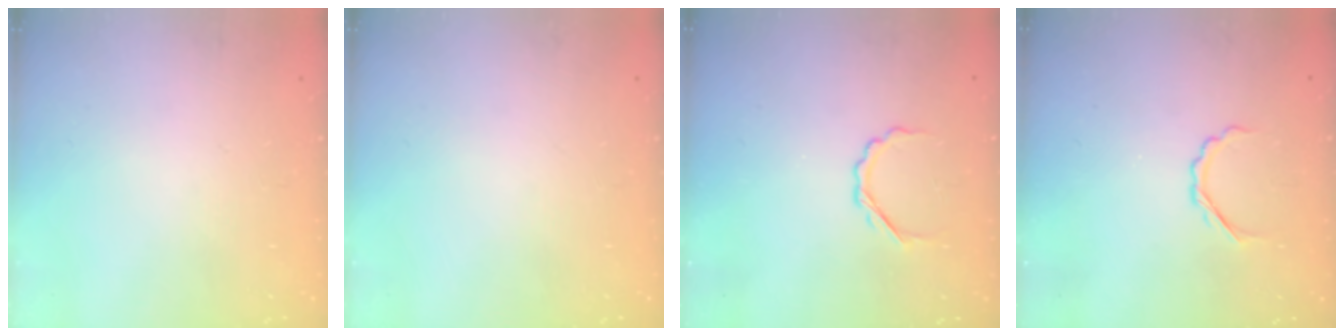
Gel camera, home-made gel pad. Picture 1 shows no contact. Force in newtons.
{"total": 0.0}
{"total": 3.3, "press": 3.2, "slide": 0.7}
{"total": 3.1, "press": 2.9, "slide": 1.1}